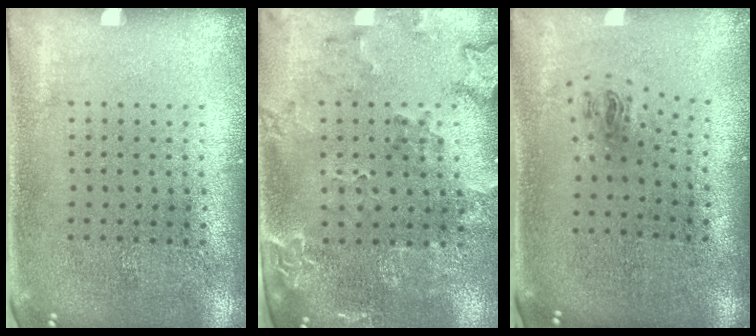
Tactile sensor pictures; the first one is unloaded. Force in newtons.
{"total": 1.9, "press": 1.7, "slide": 1.0}
{"total": 1.0, "press": 0.4, "slide": 0.9}